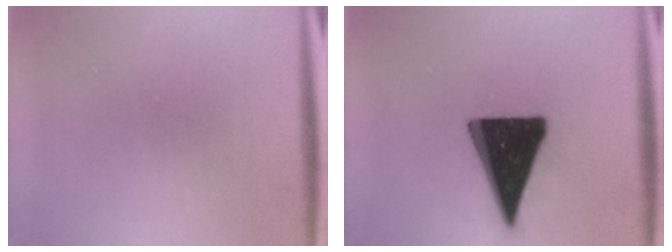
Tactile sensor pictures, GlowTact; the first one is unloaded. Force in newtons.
{"total": 19.1}